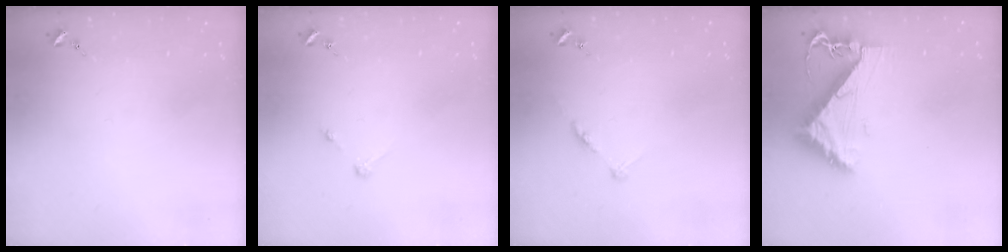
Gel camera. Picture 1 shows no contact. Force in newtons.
{"total": 2.7, "press": 2.7, "slide": 0.3}
{"total": 5.8, "press": 5.8, "slide": 0.6}
{"total": 8.3, "press": 8.2, "slide": 1.0}